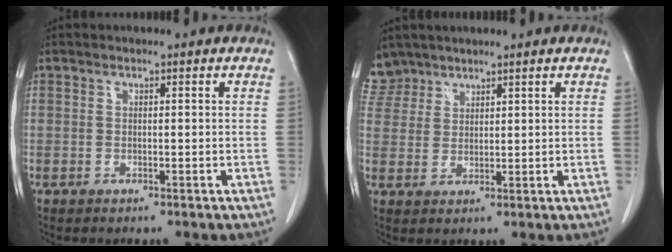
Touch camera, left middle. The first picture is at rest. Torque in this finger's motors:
{"motor_torque": [1.08, -1.07, 0.03, -0.07]}